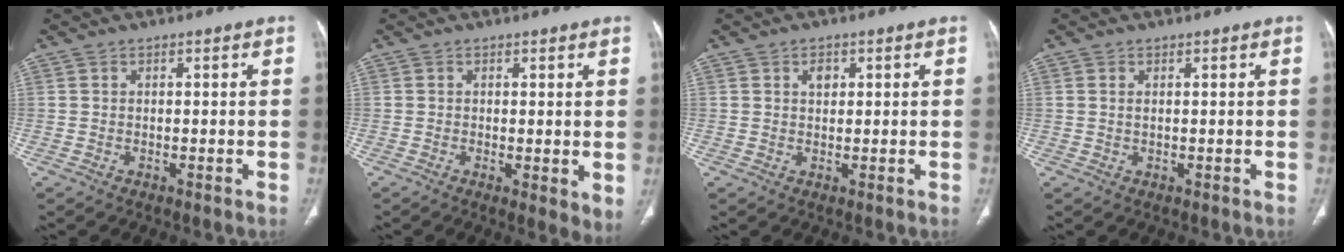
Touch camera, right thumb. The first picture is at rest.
{"total": 4.0, "force": [-0.1, 1.3, 3.8], "torque": [-0.060, -0.016, -0.003]}
{"total": 2.0, "force": [0.8, 1.4, 1.2], "torque": [-0.013, -0.001, 0.012]}
{"total": 0.7, "force": [0.2, 0.3, 0.6], "torque": [-0.018, 0.004, 0.006]}